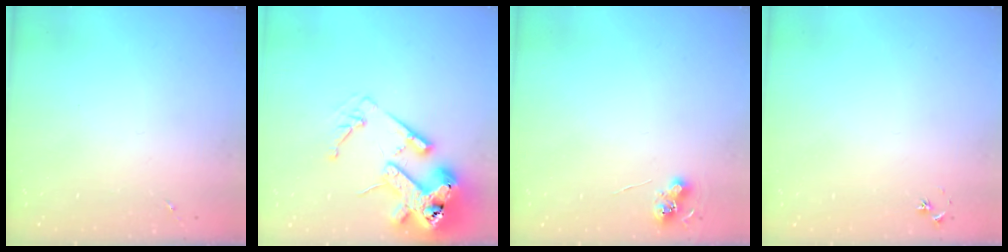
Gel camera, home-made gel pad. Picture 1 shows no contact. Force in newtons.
{"total": 18.0, "press": 17.9, "slide": 2.6}
{"total": 6.2, "press": 6.2, "slide": 0.5}
{"total": 3.3, "press": 3.3, "slide": 0.3}